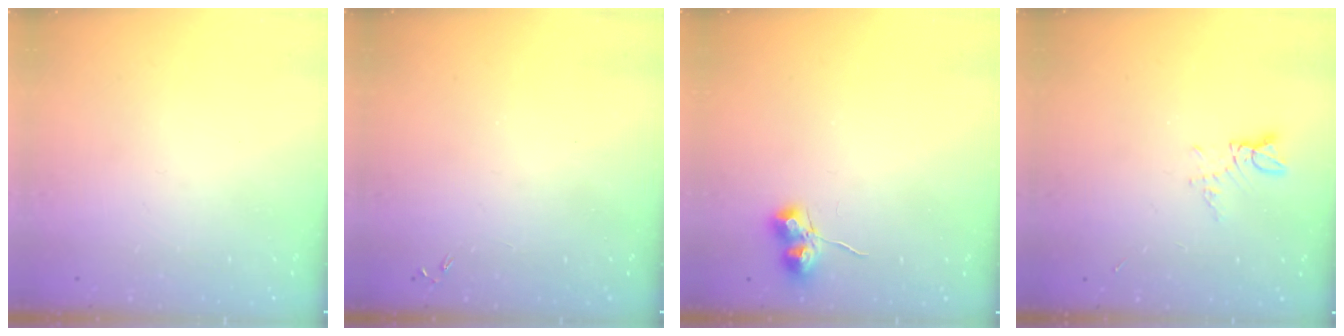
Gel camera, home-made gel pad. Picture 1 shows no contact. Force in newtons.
{"total": 0.0}
{"total": 7.3, "press": 7.2, "slide": 1.2}
{"total": 4.7, "press": 4.6, "slide": 0.7}